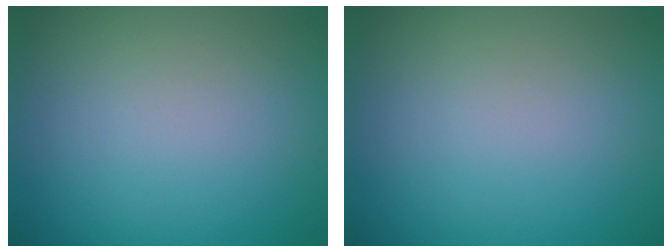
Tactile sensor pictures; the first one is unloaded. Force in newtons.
{"total": 0.0}